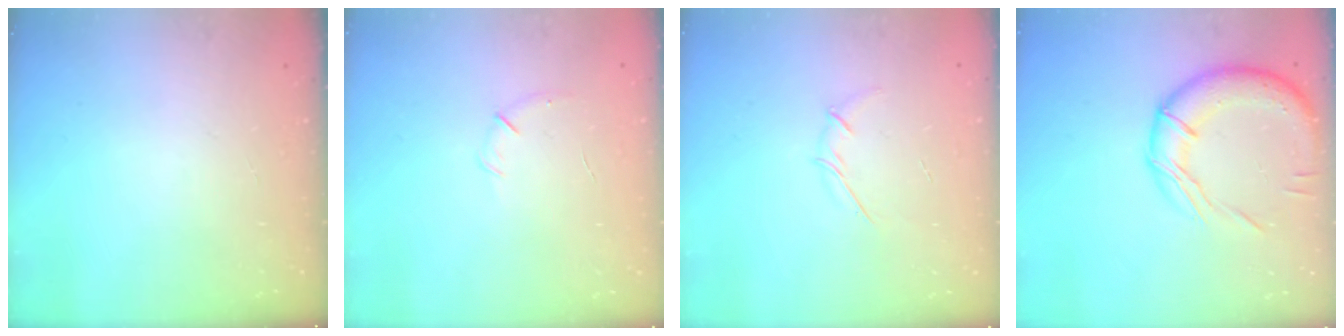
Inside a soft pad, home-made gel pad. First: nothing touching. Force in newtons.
{"total": 5.6, "press": 5.4, "slide": 1.6}
{"total": 3.2, "press": 3.1, "slide": 0.9}
{"total": 17.1, "press": 17.0, "slide": 1.9}